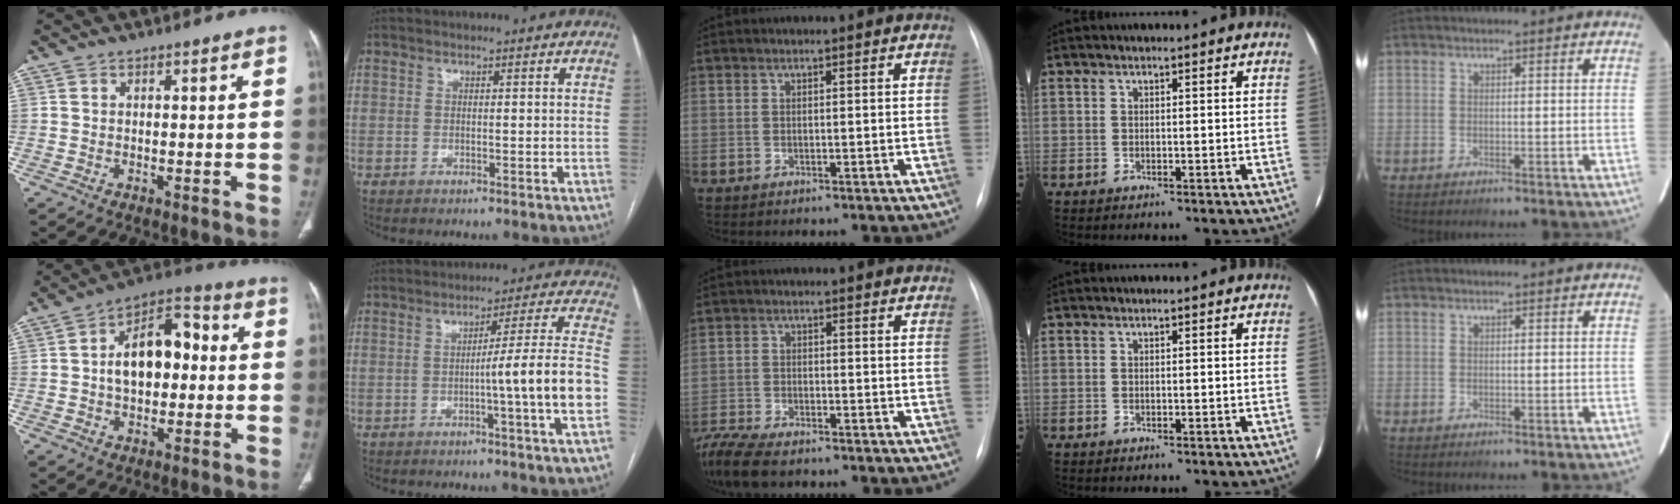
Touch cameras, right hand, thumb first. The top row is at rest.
{"thumb": {"total": 13.2, "force": [0.6, 8.0, 10.4], "torque": [-0.143, 0.036, 0.000]}, "index": {"total": 10.4, "force": [-2.8, -1.8, 9.9], "torque": [-0.141, 0.007, -0.041]}, "middle": {"total": 9.9, "force": [-8.0, 2.7, 5.1], "torque": [-0.113, -0.015, -0.140]}}